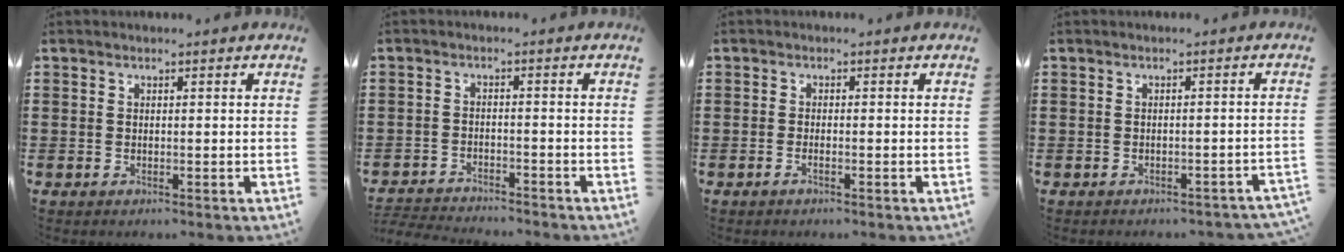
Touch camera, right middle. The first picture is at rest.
{"total": 3.0, "force": [-3.0, 0.1, 0.1], "torque": [-0.015, -0.006, -0.066]}
{"total": 0.9, "force": [-0.6, 0.1, 0.7], "torque": [-0.014, -0.005, -0.009]}
{"total": 1.4, "force": [-1.3, 0.2, 0.3], "torque": [-0.009, 0.001, -0.028]}